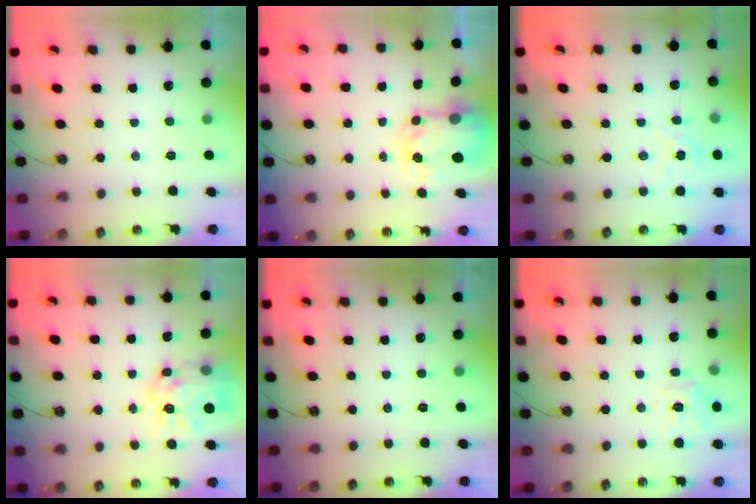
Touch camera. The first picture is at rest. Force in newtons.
{"total": 4.8, "press": 4.8, "slide": 0.2}
{"total": 2.7, "press": 2.7, "slide": 0.3}
{"total": 13.0, "press": 13.0, "slide": 1.0}
{"total": 0.0}
{"total": 9.7, "press": 9.6, "slide": 1.0}